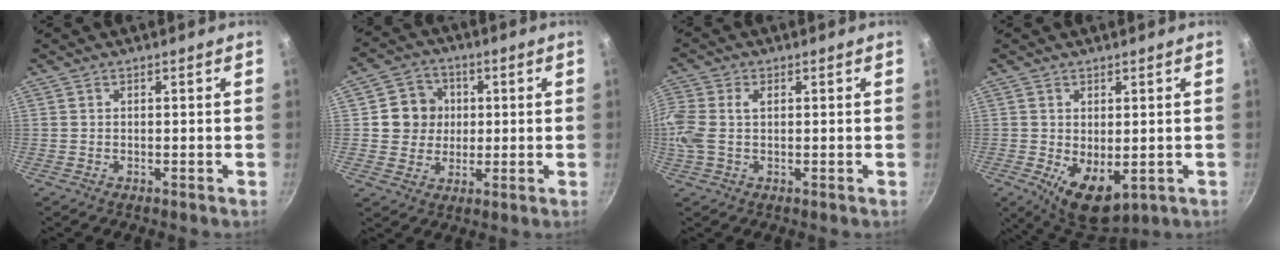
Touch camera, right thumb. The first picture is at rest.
{"total": 8.3, "force": [1.2, 7.8, 2.6], "torque": [-0.006, 0.008, 0.014]}
{"total": 7.2, "force": [0.7, 4.5, 5.6], "torque": [-0.125, 0.011, 0.007]}
{"total": 9.0, "force": [-1.2, 5.2, 7.3], "torque": [-0.095, -0.017, -0.003]}